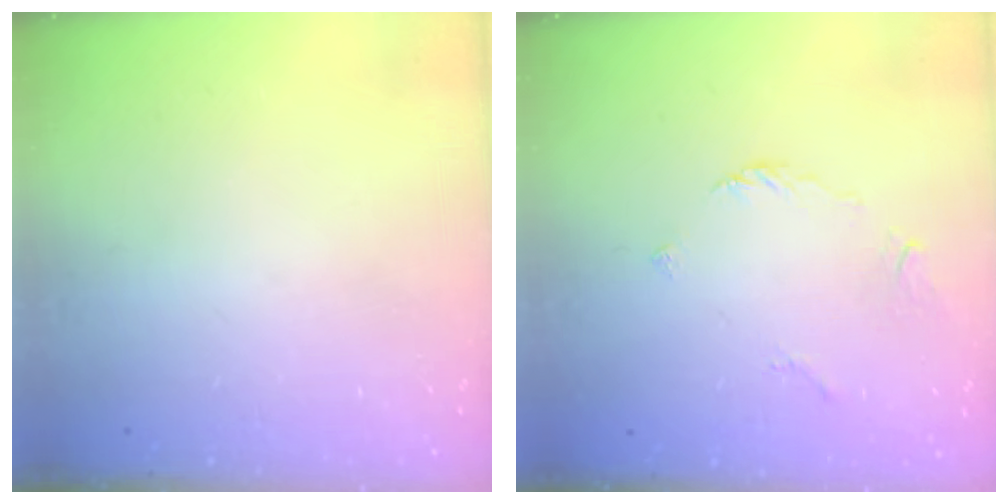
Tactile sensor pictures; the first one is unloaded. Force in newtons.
{"total": 2.6, "press": 2.6, "slide": 0.6}